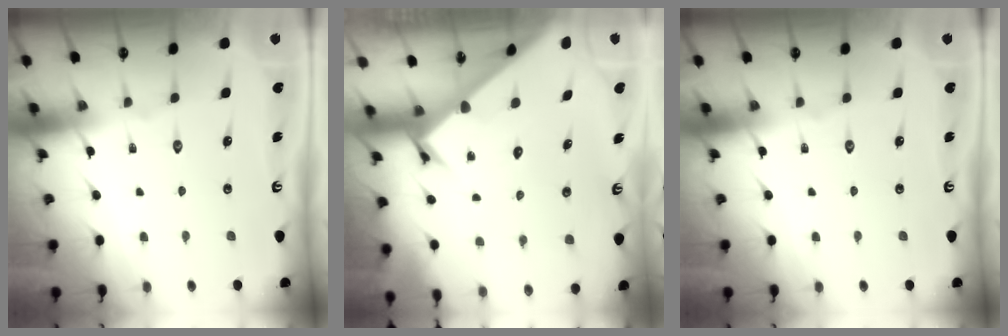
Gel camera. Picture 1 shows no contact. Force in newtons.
{"total": 2.1, "press": 2.1, "slide": 0.2}
{"total": 0.0}